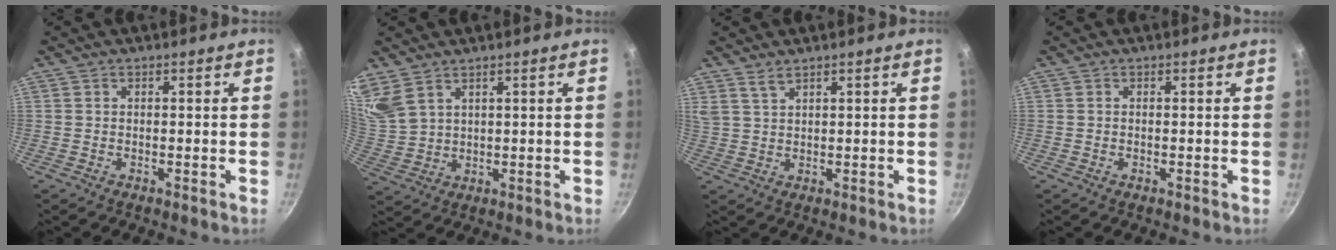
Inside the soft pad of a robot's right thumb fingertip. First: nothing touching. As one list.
[{"total": 7.5, "force": [5.6, 3.3, 3.6], "torque": [-0.068, -0.022, 0.127]}, {"total": 2.9, "force": [2.3, 0.9, 1.5], "torque": [-0.031, -0.005, 0.052]}, {"total": 0.0}]